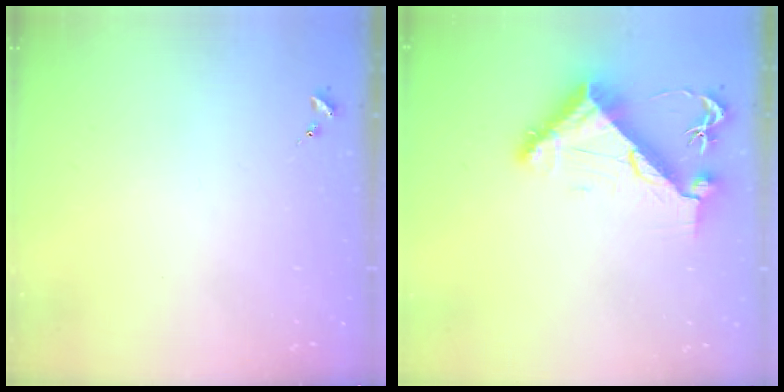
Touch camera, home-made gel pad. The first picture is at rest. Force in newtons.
{"total": 9.3, "press": 9.2, "slide": 1.5}